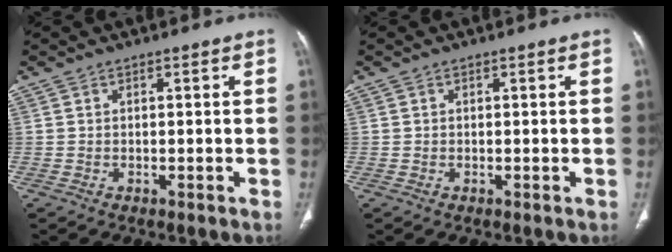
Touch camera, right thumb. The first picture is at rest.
{"total": 0.0}